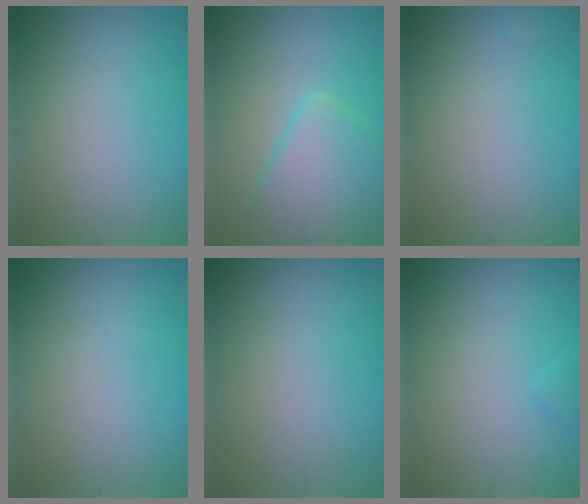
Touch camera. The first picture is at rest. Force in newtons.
{"total": 6.0, "press": 6.0, "slide": 0.2}
{"total": 0.7, "press": 0.7, "slide": 0.0}
{"total": 0.0}
{"total": 0.0}
{"total": 0.6, "press": 0.6, "slide": 0.0}